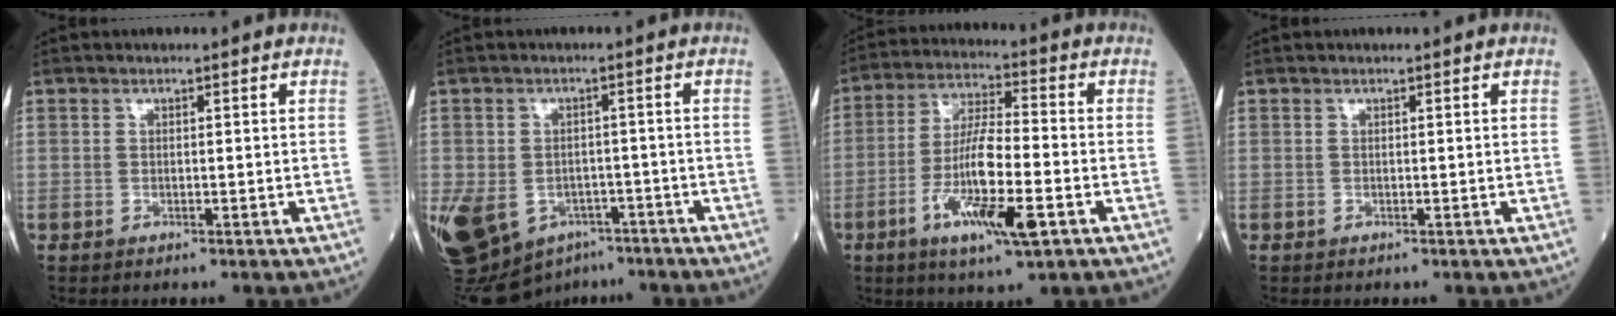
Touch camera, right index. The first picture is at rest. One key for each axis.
{"total": 22.2, "fx": -10.6, "fy": 16.5, "fz": 10.5, "tx": -0.321, "ty": -0.009, "tz": -0.147}
{"total": 12.7, "fx": -4.7, "fy": 1.7, "fz": 11.7, "tx": -0.223, "ty": -0.013, "tz": -0.083}
{"total": 0.0}